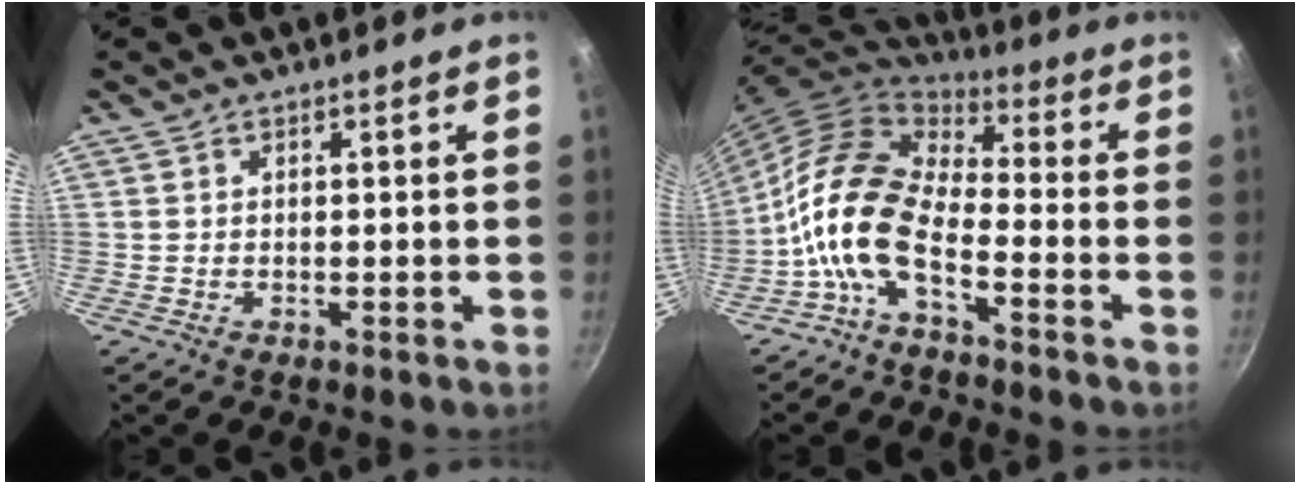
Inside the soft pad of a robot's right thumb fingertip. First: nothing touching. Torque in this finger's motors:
{"motor_torque": [0.16, 0.75, 1.90, -0.87, 0.44]}